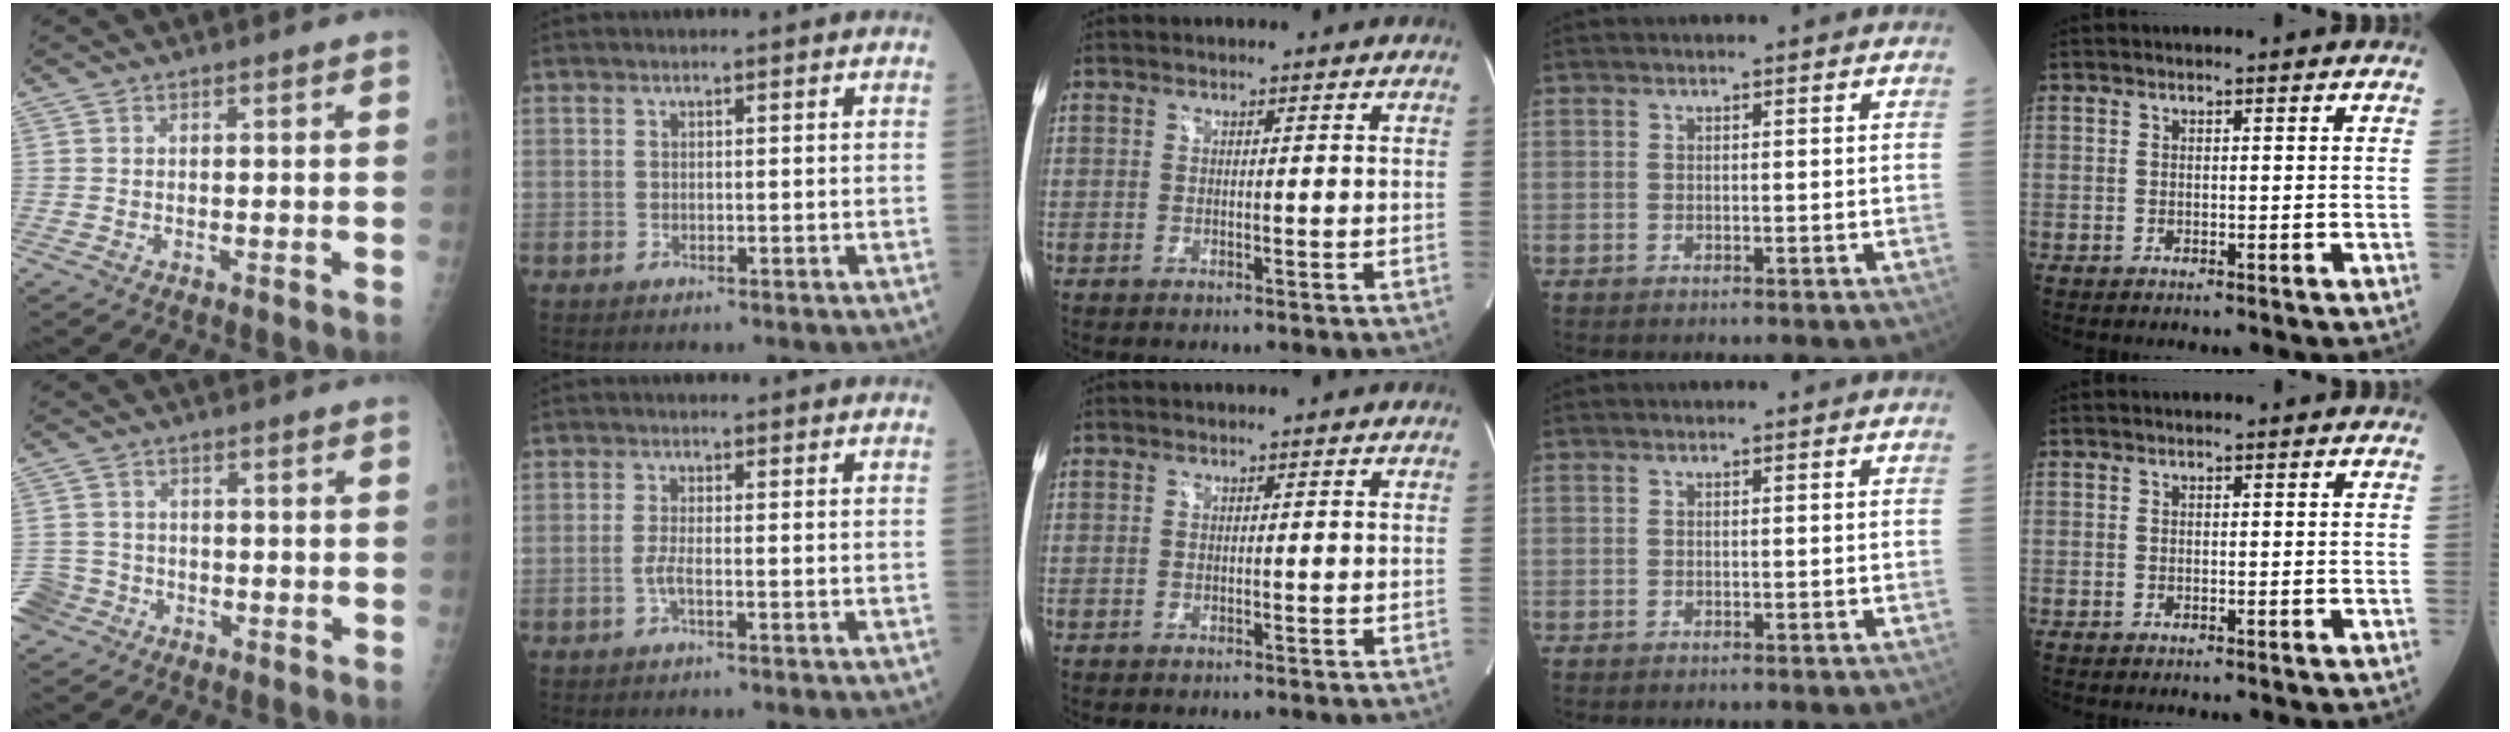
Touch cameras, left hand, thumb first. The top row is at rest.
{"thumb": {"total": 5.5, "force": [-3.0, 4.5, 0.5], "torque": [-0.003, 0.020, -0.054]}, "index": {"total": 1.7, "force": [-0.8, 0.0, 1.5], "torque": [-0.032, 0.000, -0.019]}}